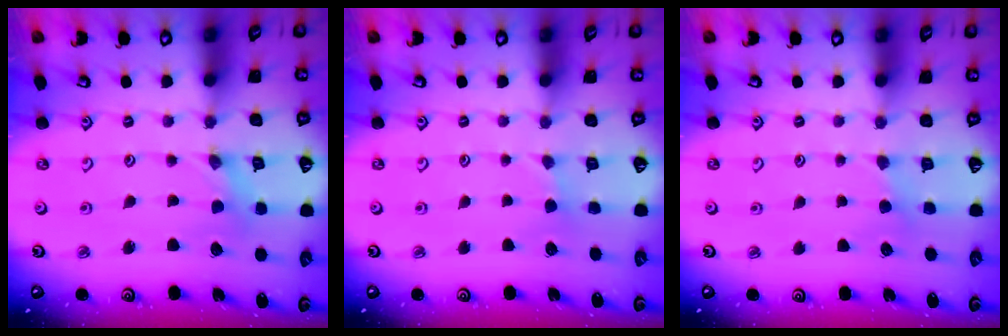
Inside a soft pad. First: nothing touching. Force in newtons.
{"total": 1.1, "press": 1.1, "slide": 0.3}
{"total": 2.5, "press": 2.5, "slide": 0.4}